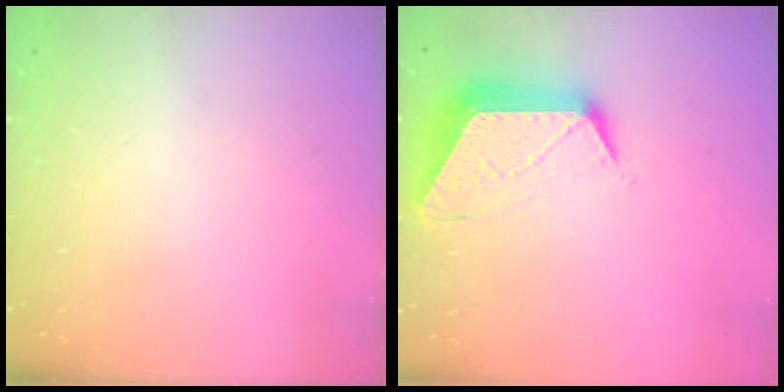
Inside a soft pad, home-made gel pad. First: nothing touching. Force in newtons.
{"total": 12.8, "press": 12.8, "slide": 0.6}